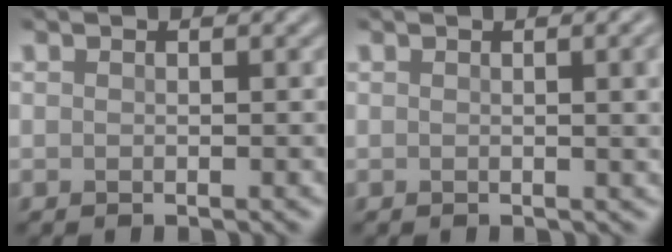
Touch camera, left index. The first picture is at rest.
{"total": 3.6, "force": [0.5, 1.3, 3.4], "torque": [-0.027, 0.009, 0.005]}